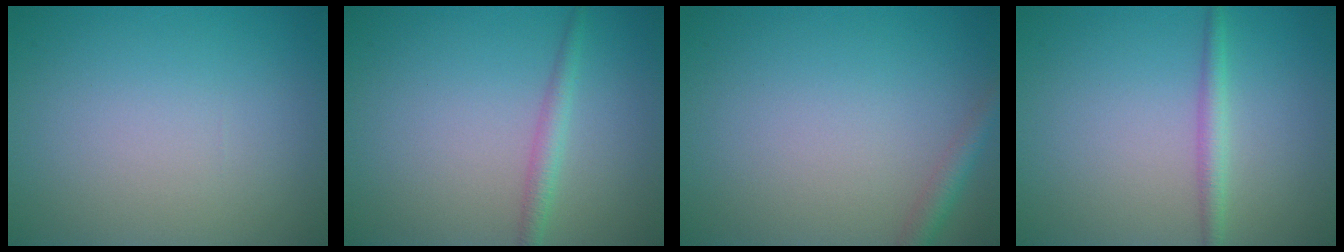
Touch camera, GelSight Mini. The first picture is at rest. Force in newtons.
{"total": 1.7, "press": 1.7, "slide": 0.0}
{"total": 1.8, "press": 1.8, "slide": 0.1}
{"total": 1.7, "press": 1.7, "slide": 0.1}